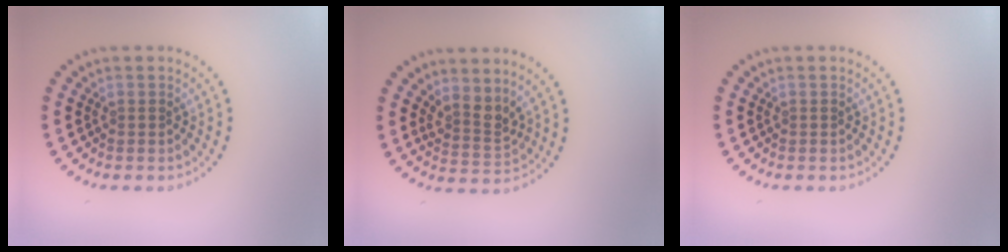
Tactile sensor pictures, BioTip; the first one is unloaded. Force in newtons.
{"total": 2.4, "press": 1.8, "slide": 1.6}
{"total": 0.0}